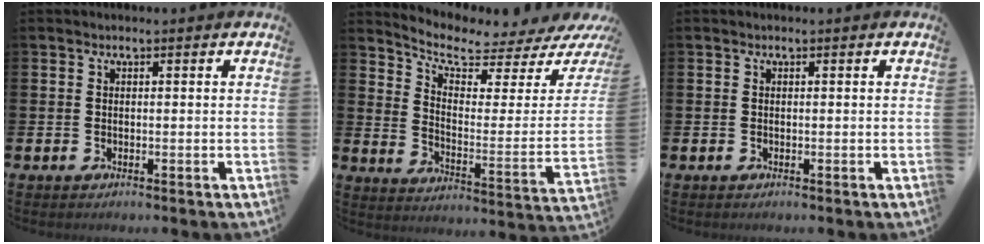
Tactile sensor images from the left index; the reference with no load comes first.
{"total": 5.6, "force": [5.1, 1.3, 2.0], "torque": [-0.064, -0.052, 0.078]}
{"total": 0.0}